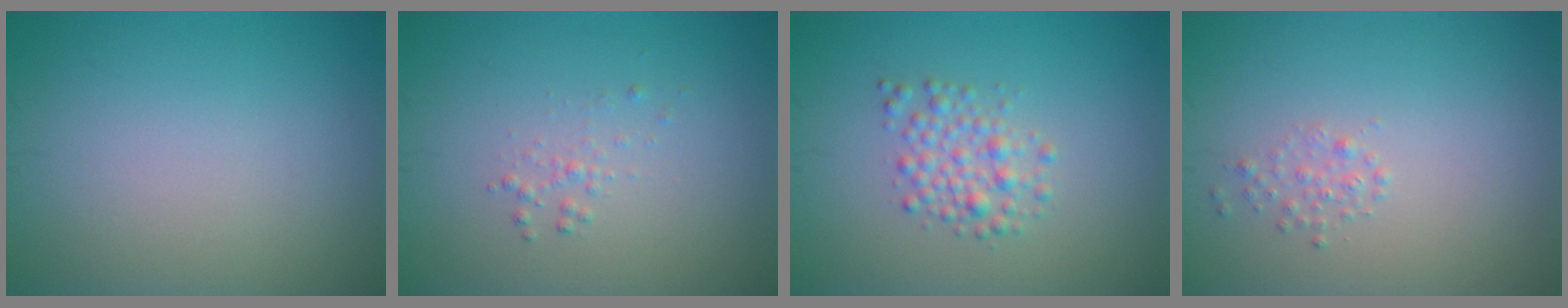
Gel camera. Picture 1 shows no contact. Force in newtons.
{"total": 0.9, "press": 0.9, "slide": 0.0}
{"total": 2.5, "press": 2.5, "slide": 0.0}
{"total": 1.0, "press": 1.0, "slide": 0.1}